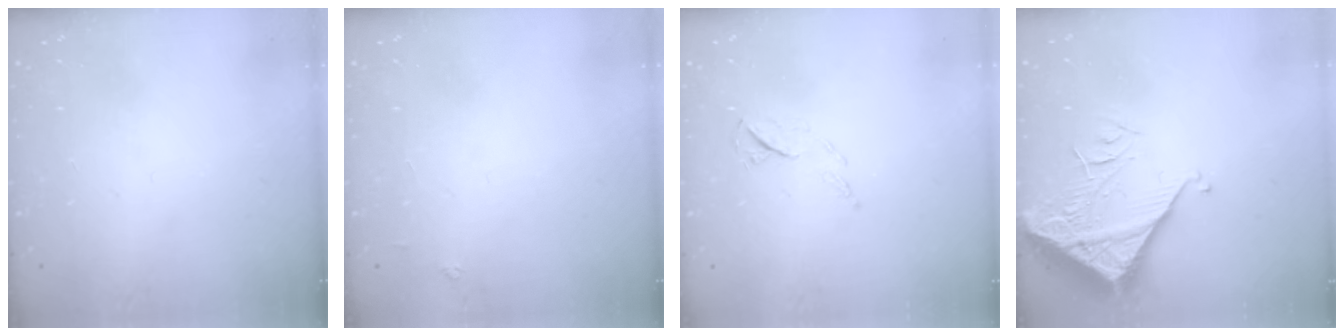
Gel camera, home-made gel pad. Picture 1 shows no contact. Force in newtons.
{"total": 3.8, "press": 3.8, "slide": 0.4}
{"total": 6.1, "press": 5.9, "slide": 1.3}
{"total": 7.5, "press": 7.4, "slide": 1.0}